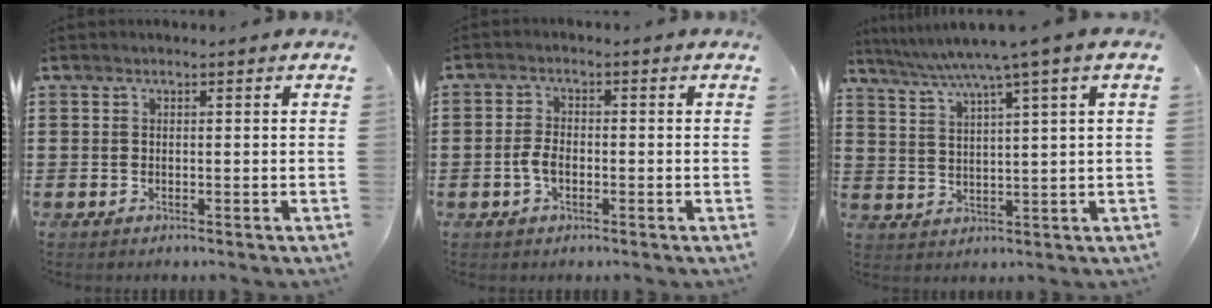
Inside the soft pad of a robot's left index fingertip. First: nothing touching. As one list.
[{"total": 3.1, "force": [-0.9, 1.6, 2.6], "torque": [-0.069, -0.004, -0.022]}, {"total": 5.6, "force": [4.0, -0.8, 3.9], "torque": [-0.088, -0.019, 0.062]}]